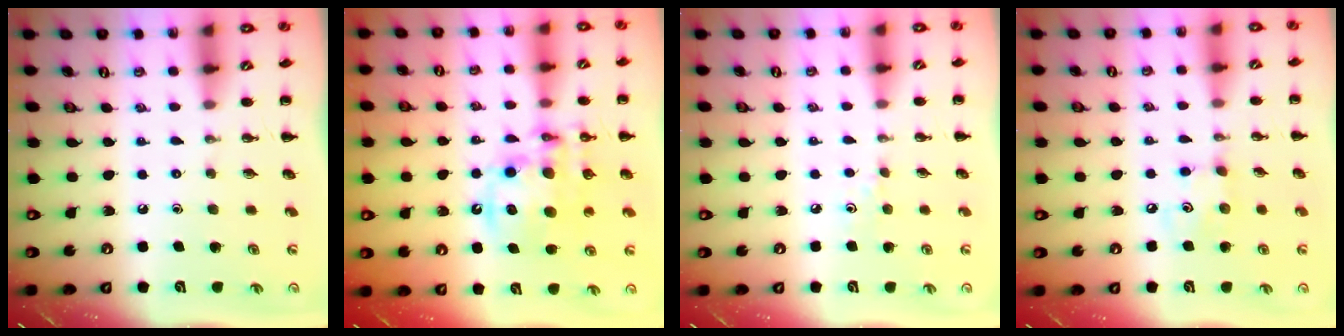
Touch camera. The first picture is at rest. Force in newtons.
{"total": 15.2, "press": 14.8, "slide": 3.4}
{"total": 3.4, "press": 3.3, "slide": 0.9}
{"total": 4.3, "press": 4.2, "slide": 0.5}